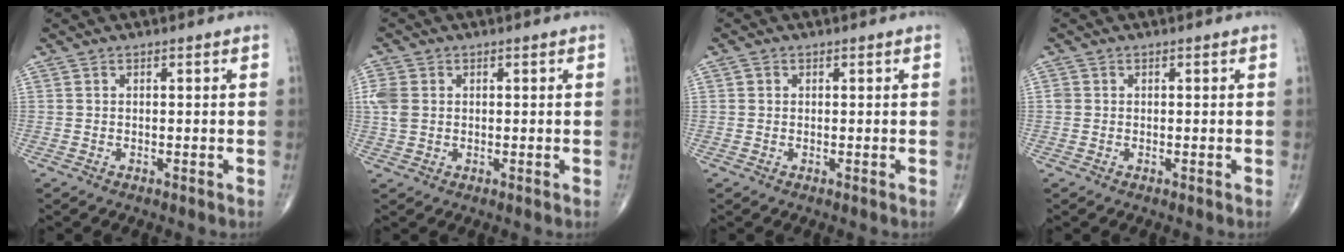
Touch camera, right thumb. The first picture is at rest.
{"total": 4.4, "force": [0.5, 3.4, 2.8], "torque": [-0.070, 0.006, 0.013]}
{"total": 0.9, "force": [0.2, 0.9, 0.2], "torque": [0.001, 0.002, 0.002]}
{"total": 0.9, "force": [0.0, 0.9, 0.2], "torque": [0.002, 0.002, 0.001]}